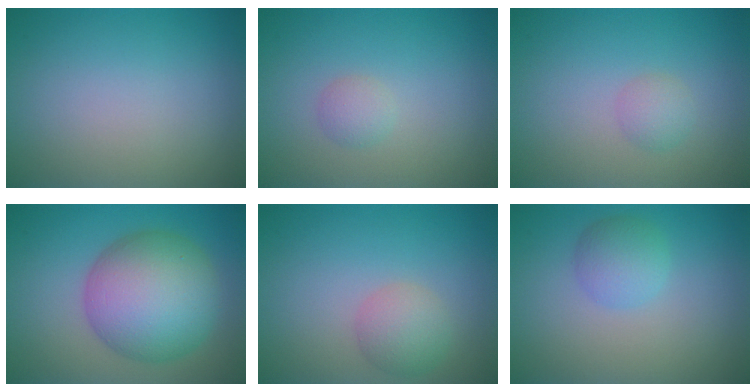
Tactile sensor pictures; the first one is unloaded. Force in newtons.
{"total": 1.2, "press": 1.2, "slide": 0.1}
{"total": 1.4, "press": 1.4, "slide": 0.1}
{"total": 10.5, "press": 10.5, "slide": 0.2}
{"total": 2.7, "press": 2.7, "slide": 0.2}
{"total": 2.6, "press": 2.6, "slide": 0.1}